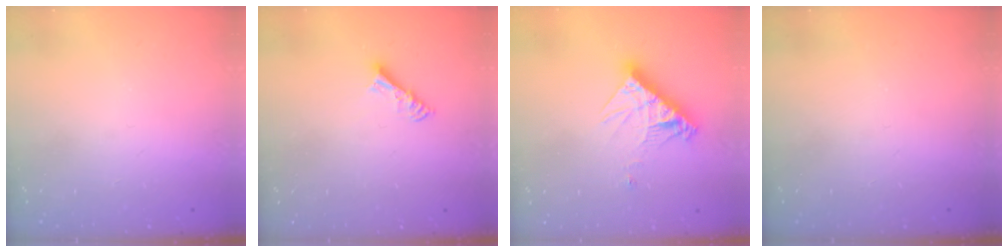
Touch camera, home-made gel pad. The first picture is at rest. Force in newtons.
{"total": 4.9, "press": 4.8, "slide": 0.4}
{"total": 11.9, "press": 11.8, "slide": 1.0}
{"total": 0.0}